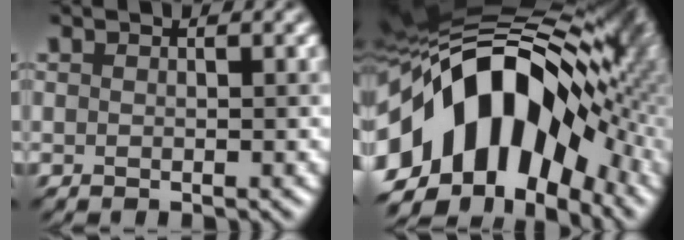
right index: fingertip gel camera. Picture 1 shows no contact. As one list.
[{"total": 17.5, "force": [-1.0, 11.3, 13.3], "torque": [-0.197, 0.020, -0.035]}]